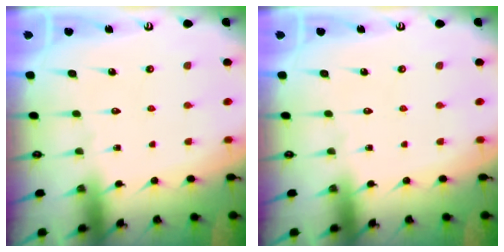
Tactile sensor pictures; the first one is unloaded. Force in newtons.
{"total": 0.0}